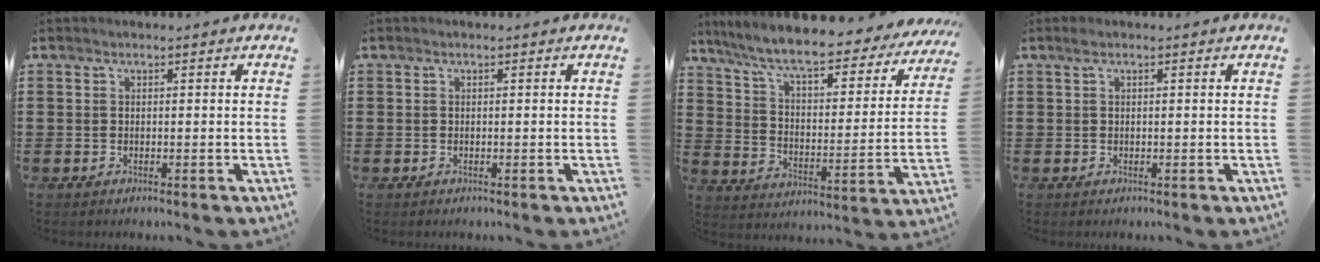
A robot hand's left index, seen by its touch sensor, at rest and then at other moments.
{"total": 0.0}
{"total": 8.3, "force": [7.1, 0.8, 4.3], "torque": [-0.110, -0.048, 0.117]}
{"total": 0.7, "force": [0.4, 0.1, 0.6], "torque": [-0.012, 0.002, 0.007]}